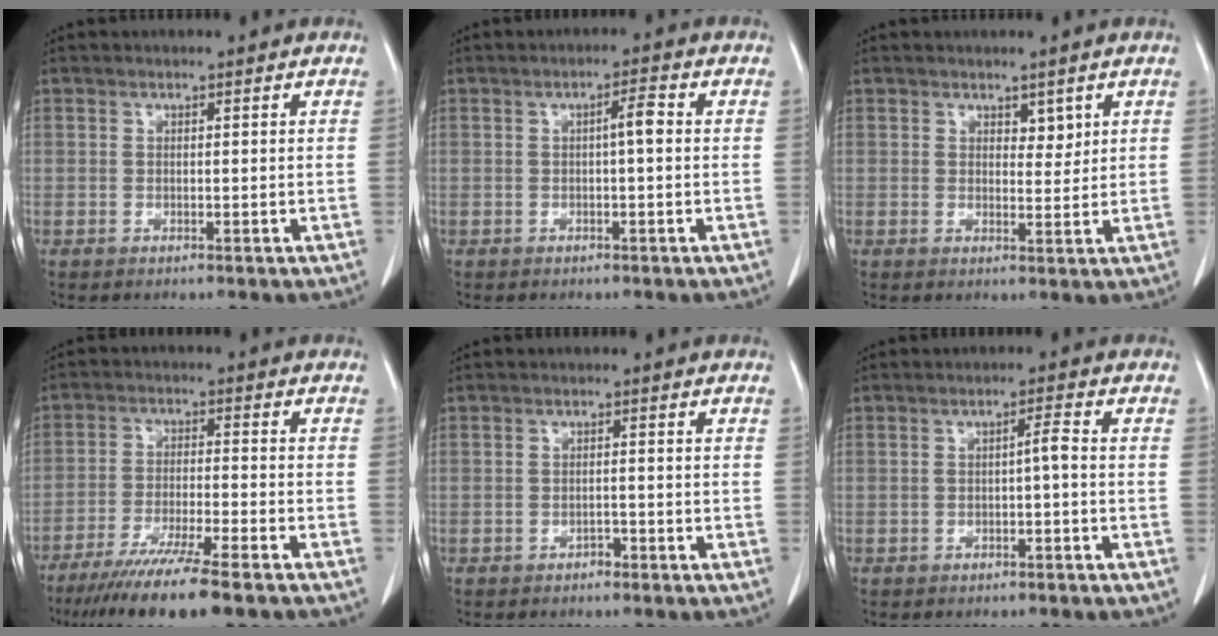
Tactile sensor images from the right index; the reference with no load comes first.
{"total": 2.5, "force": [0.1, 0.2, 2.5], "torque": [-0.040, 0.005, 0.001]}
{"total": 2.2, "force": [1.3, 1.2, 1.3], "torque": [-0.012, -0.006, 0.022]}
{"total": 13.4, "force": [-10.2, 0.5, 8.7], "torque": [-0.148, -0.038, -0.167]}
{"total": 1.1, "force": [-0.8, 0.5, 0.4], "torque": [-0.008, 0.001, -0.013]}
{"total": 2.0, "force": [-0.5, 0.1, 1.9], "torque": [-0.028, 0.004, -0.010]}